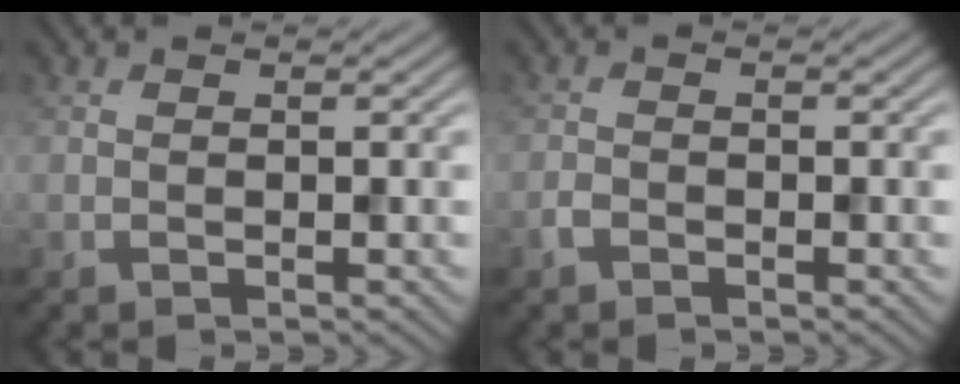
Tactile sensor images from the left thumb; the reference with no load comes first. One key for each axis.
{"total": 1.2, "fx": -0.9, "fy": 0.6, "fz": 0.5, "tx": -0.011, "ty": 0.001, "tz": -0.022}